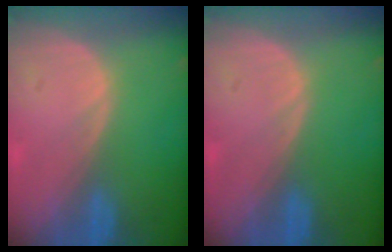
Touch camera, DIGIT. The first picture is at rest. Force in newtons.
{"total": 0.0}